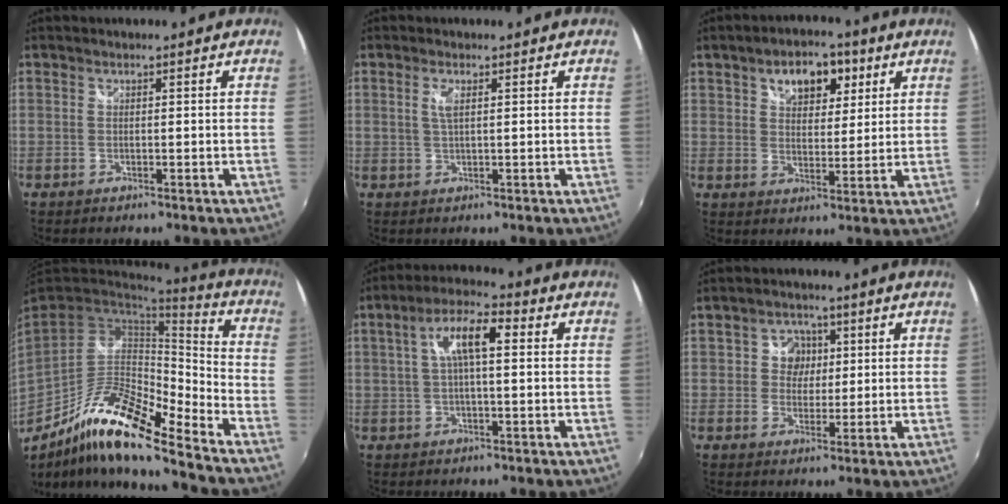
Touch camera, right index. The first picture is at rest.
{"total": 1.8, "force": [0.5, 0.3, 1.7], "torque": [-0.032, 0.000, 0.009]}
{"total": 9.6, "force": [4.8, 5.7, 6.0], "torque": [-0.092, 0.024, 0.077]}
{"total": 17.1, "force": [-12.2, 2.7, 11.7], "torque": [-0.212, -0.014, -0.237]}
{"total": 8.0, "force": [1.4, 2.3, 7.5], "torque": [-0.139, 0.019, 0.023]}
{"total": 4.6, "force": [0.7, 4.4, 1.2], "torque": [-0.014, 0.008, 0.007]}